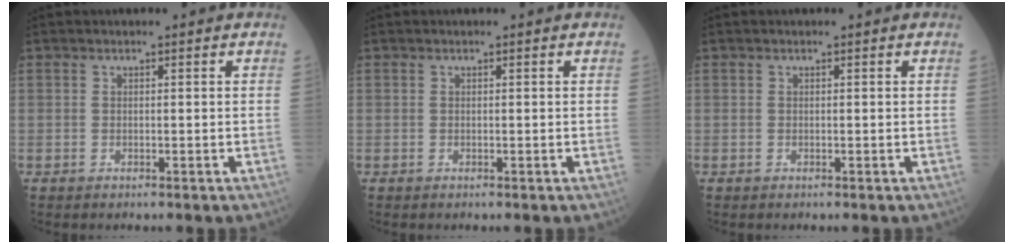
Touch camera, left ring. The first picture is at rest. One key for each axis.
{"total": 0.0}
{"total": 0.0}